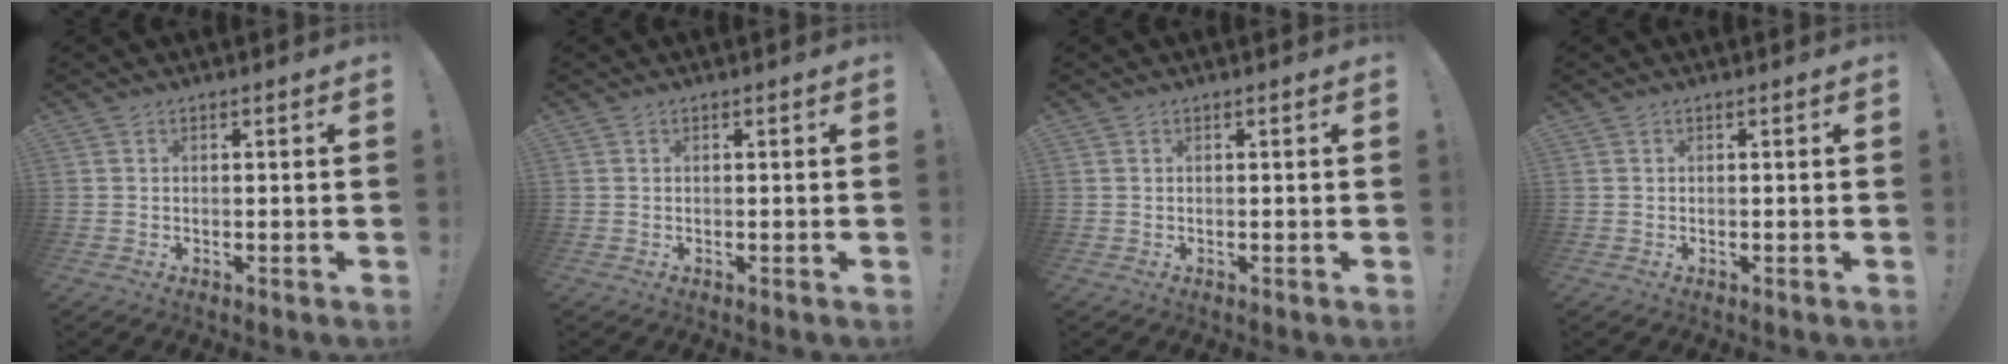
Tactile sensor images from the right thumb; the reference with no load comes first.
{"total": 0.0}
{"total": 0.0}
{"total": 0.0}